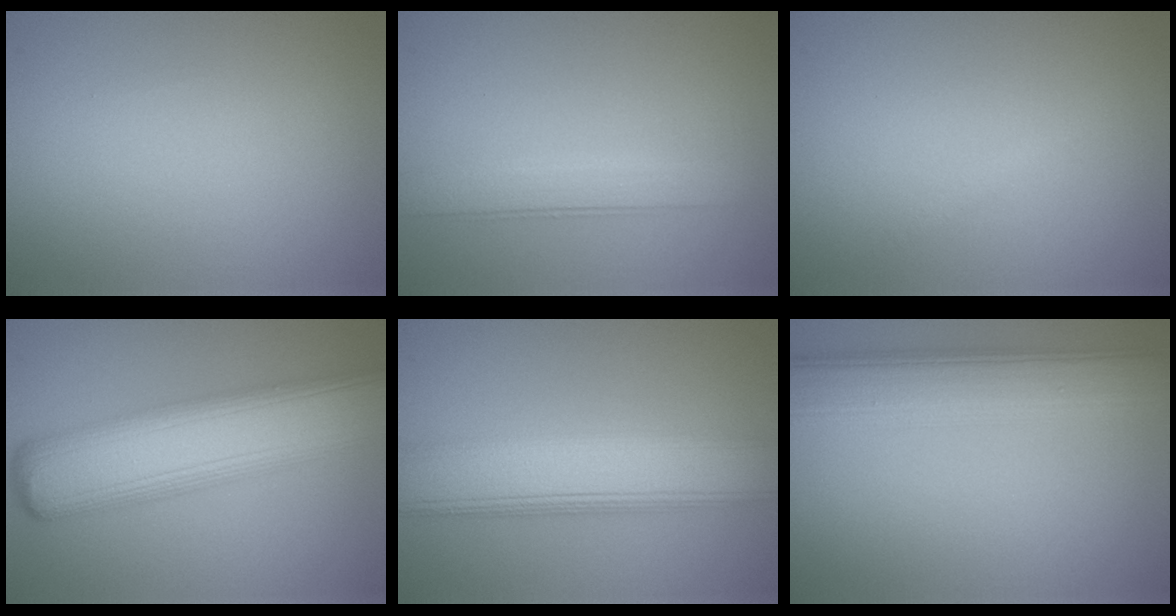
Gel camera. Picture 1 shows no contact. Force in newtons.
{"total": 2.8, "press": 2.8, "slide": 0.3}
{"total": 0.5, "press": 0.5, "slide": 0.0}
{"total": 10.8, "press": 10.8, "slide": 0.5}
{"total": 8.8, "press": 8.8, "slide": 0.3}
{"total": 6.8, "press": 6.8, "slide": 0.3}